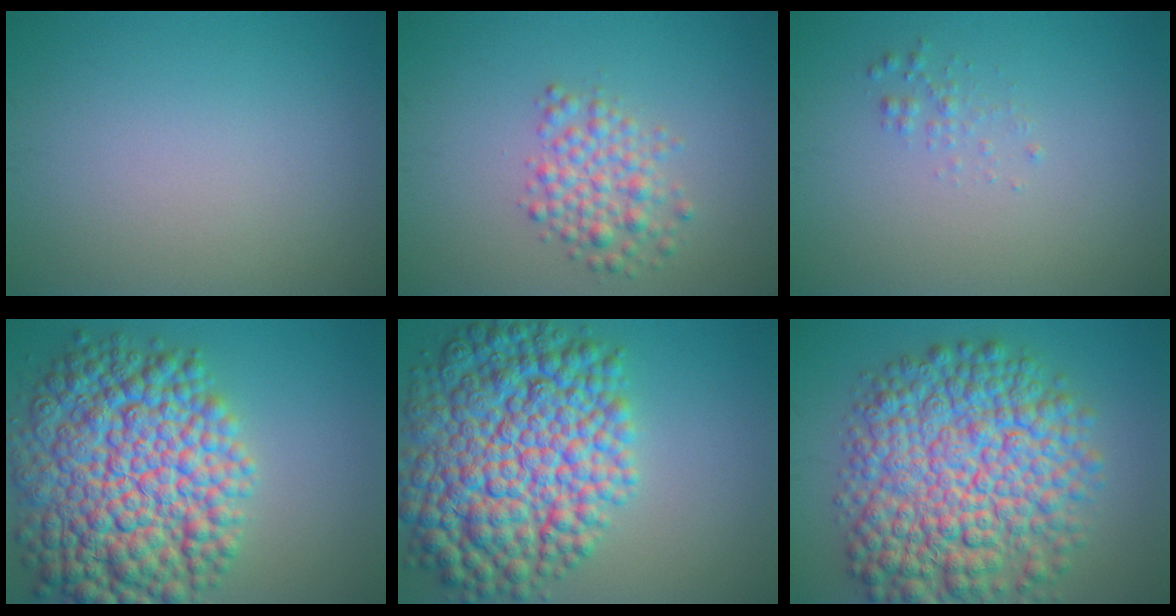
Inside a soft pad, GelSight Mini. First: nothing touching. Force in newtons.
{"total": 3.2, "press": 3.2, "slide": 0.1}
{"total": 0.9, "press": 0.9, "slide": 0.1}
{"total": 14.0, "press": 14.0, "slide": 0.2}
{"total": 13.7, "press": 13.7, "slide": 0.1}
{"total": 12.8, "press": 12.8, "slide": 0.3}